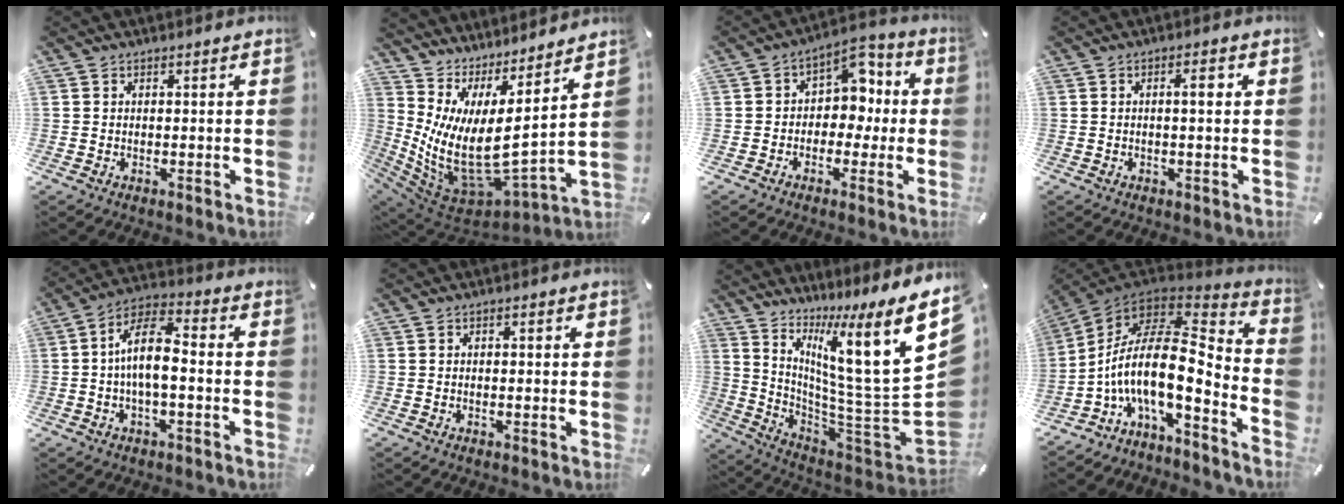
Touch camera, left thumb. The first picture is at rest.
{"total": 12.3, "force": [0.2, 5.6, 10.9], "torque": [-0.258, -0.060, 0.003]}
{"total": 7.7, "force": [0.0, 6.7, 3.8], "torque": [-0.048, 0.003, -0.006]}
{"total": 3.4, "force": [0.4, 0.8, 3.3], "torque": [-0.057, 0.006, 0.001]}
{"total": 10.5, "force": [-1.0, 4.3, 9.5], "torque": [-0.181, 0.005, -0.016]}
{"total": 0.6, "force": [-0.2, 0.2, 0.6], "torque": [-0.011, -0.001, -0.004]}
{"total": 19.1, "force": [9.0, 1.8, 16.8], "torque": [-0.250, -0.101, 0.130]}
{"total": 17.2, "force": [-2.1, 7.7, 15.2], "torque": [-0.308, -0.029, -0.045]}